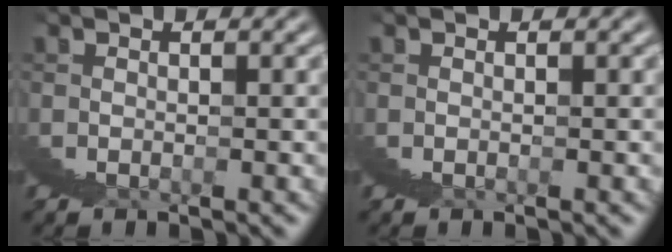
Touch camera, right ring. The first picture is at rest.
{"total": 0.0}